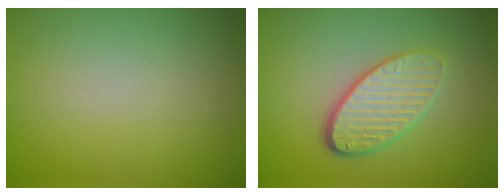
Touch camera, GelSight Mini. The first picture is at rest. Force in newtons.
{"total": 4.7, "press": 3.5, "slide": 3.1}